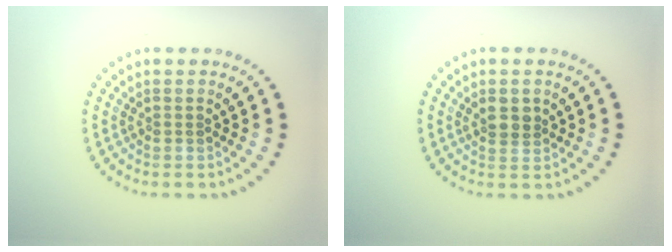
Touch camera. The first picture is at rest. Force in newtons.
{"total": 1.9, "press": 1.7, "slide": 0.8}